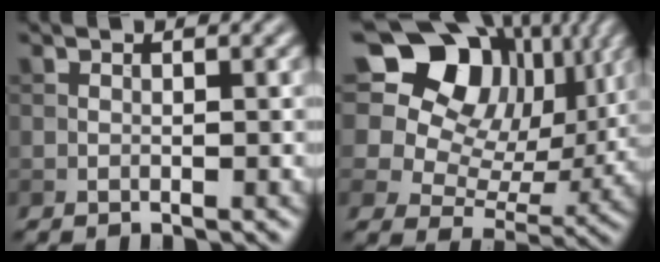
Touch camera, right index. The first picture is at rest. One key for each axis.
{"total": 15.9, "fx": 8.5, "fy": 10.7, "fz": 8.1, "tx": -0.182, "ty": 0.061, "tz": 0.129}